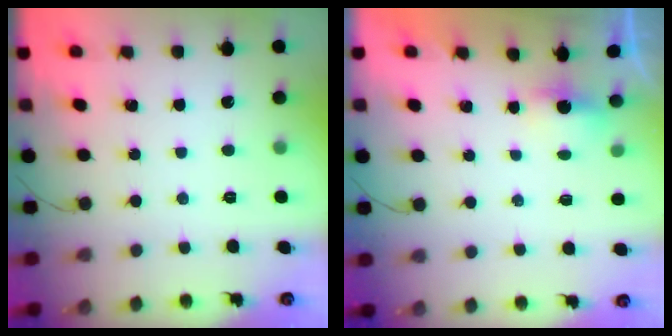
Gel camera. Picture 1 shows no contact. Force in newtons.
{"total": 2.7, "press": 2.6, "slide": 0.7}